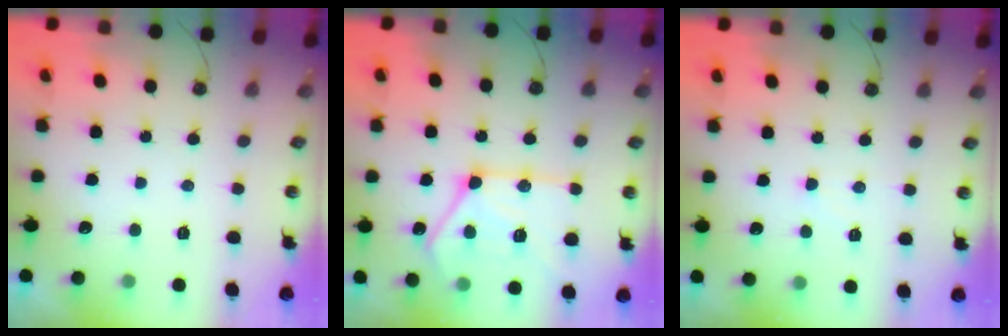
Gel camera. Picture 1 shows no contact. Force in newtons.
{"total": 19.6, "press": 19.5, "slide": 2.0}
{"total": 3.9, "press": 3.8, "slide": 0.5}